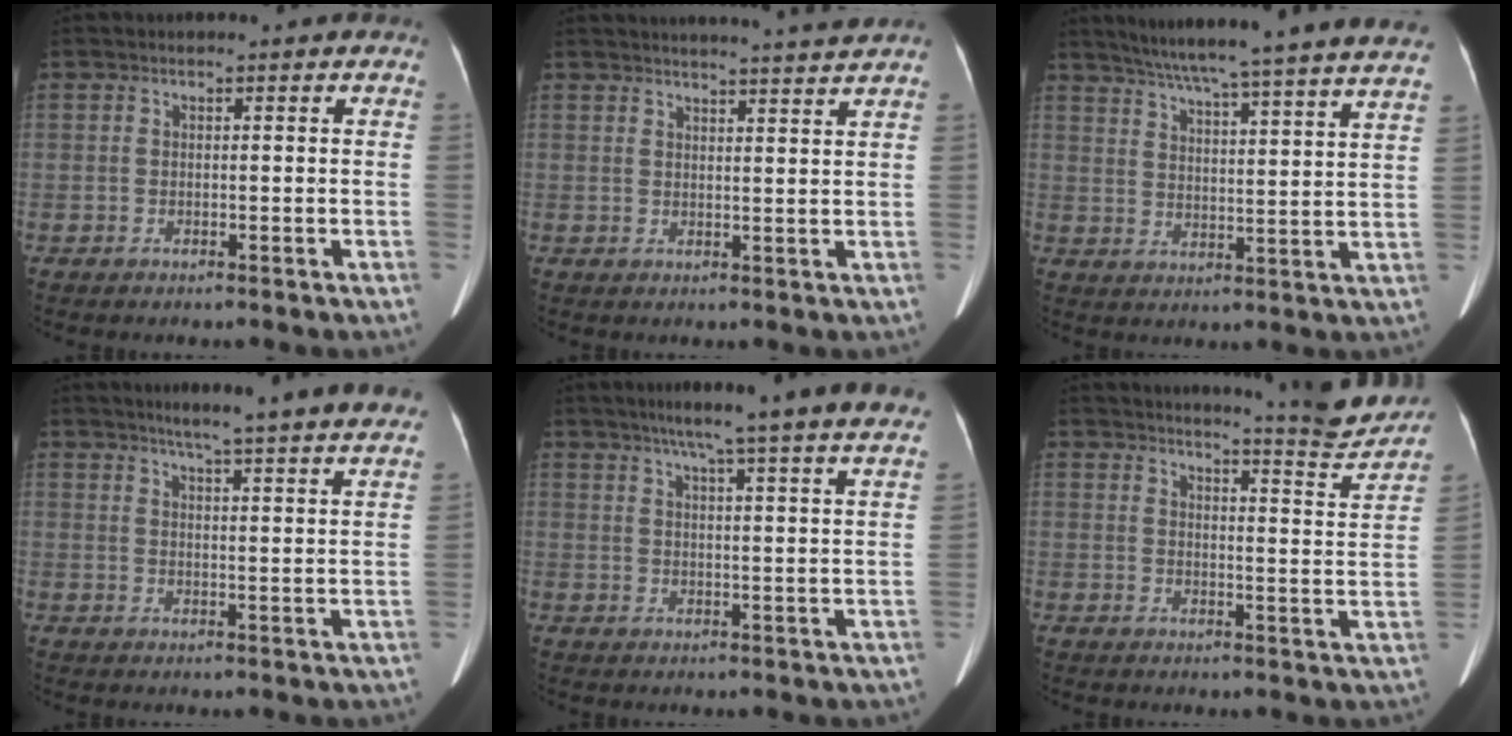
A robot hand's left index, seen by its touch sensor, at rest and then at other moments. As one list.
[{"total": 10.4, "force": [9.8, -1.4, 3.2], "torque": [-0.044, -0.009, 0.116]}, {"total": 26.5, "force": [23.6, -0.9, 12.0], "torque": [-0.192, -0.030, 0.303]}, {"total": 17.3, "force": [15.1, -0.2, 8.4], "torque": [-0.119, -0.012, 0.182]}, {"total": 17.8, "force": [14.8, -1.1, 9.7], "torque": [-0.147, -0.002, 0.181]}, {"total": 13.1, "force": [12.7, -0.5, 3.3], "torque": [-0.043, -0.059, 0.145]}]